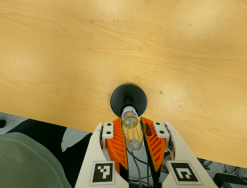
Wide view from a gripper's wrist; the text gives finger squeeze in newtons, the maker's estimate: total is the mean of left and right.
{"total": 20.9, "left": 23.8, "right": 18.1}